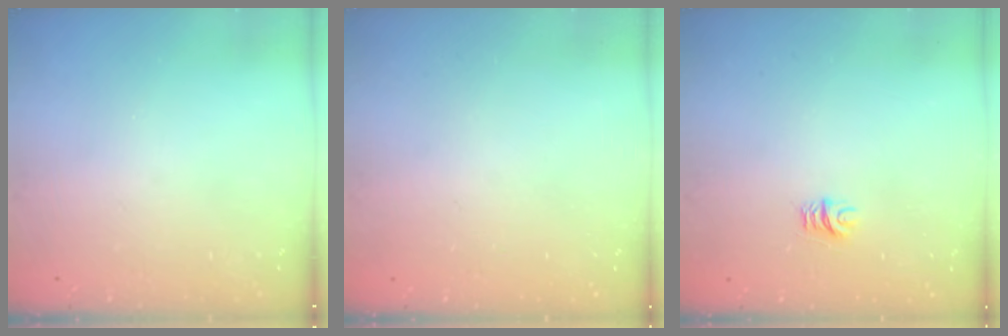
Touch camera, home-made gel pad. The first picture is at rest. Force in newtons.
{"total": 0.0}
{"total": 4.6, "press": 4.6, "slide": 0.3}